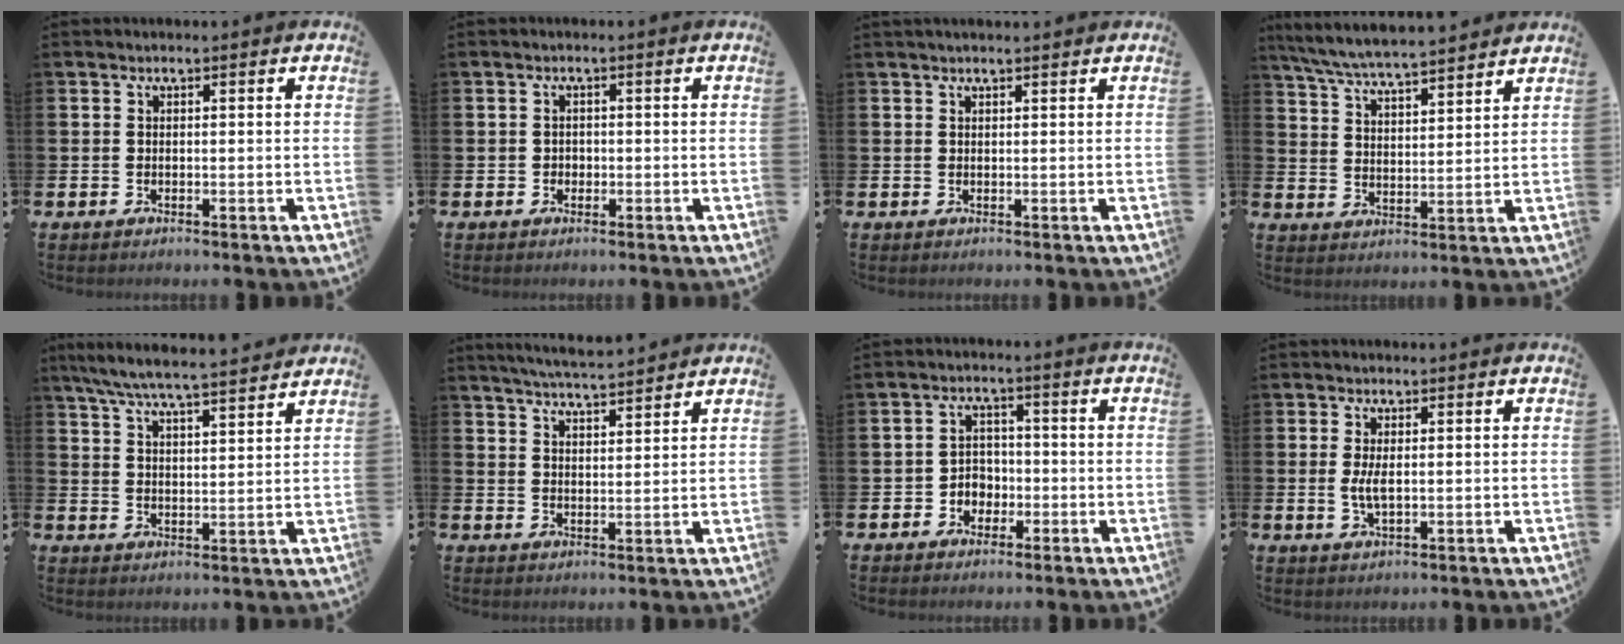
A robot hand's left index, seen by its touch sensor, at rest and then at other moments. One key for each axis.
{"total": 1.1, "fx": -0.2, "fy": 1.0, "fz": 0.2, "tx": 0.009, "ty": 0.000, "tz": -0.010}
{"total": 1.0, "fx": 0.9, "fy": 0.0, "fz": 0.3, "tx": 0.001, "ty": -0.002, "tz": 0.014}
{"total": 6.6, "fx": 6.4, "fy": 0.2, "fz": 1.7, "tx": -0.058, "ty": -0.041, "tz": 0.113}
{"total": 7.0, "fx": 6.6, "fy": 0.2, "fz": 2.3, "tx": -0.067, "ty": -0.040, "tz": 0.116}
{"total": 5.2, "fx": 5.2, "fy": 0.0, "fz": 0.8, "tx": -0.021, "ty": -0.030, "tz": 0.091}
{"total": 3.1, "fx": -1.4, "fy": 2.7, "fz": 0.8, "tx": -0.016, "ty": 0.001, "tz": -0.036}
{"total": 2.6, "fx": 0.3, "fy": 0.9, "fz": 2.4, "tx": -0.039, "ty": -0.001, "tz": 0.002}